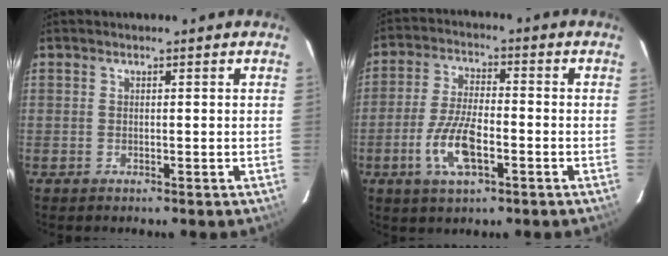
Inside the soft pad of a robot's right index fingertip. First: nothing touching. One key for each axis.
{"total": 9.4, "fx": -3.7, "fy": 3.4, "fz": 7.9, "tx": -0.167, "ty": -0.005, "tz": -0.069}